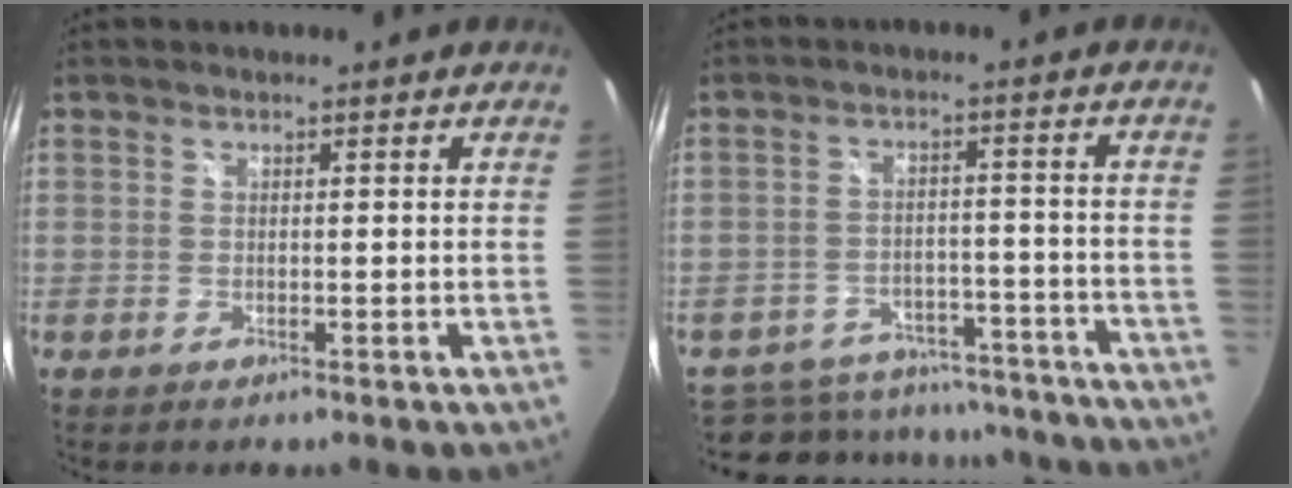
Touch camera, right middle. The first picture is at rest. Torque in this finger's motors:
{"motor_torque": [-0.46, -0.78, -0.04, -0.03]}